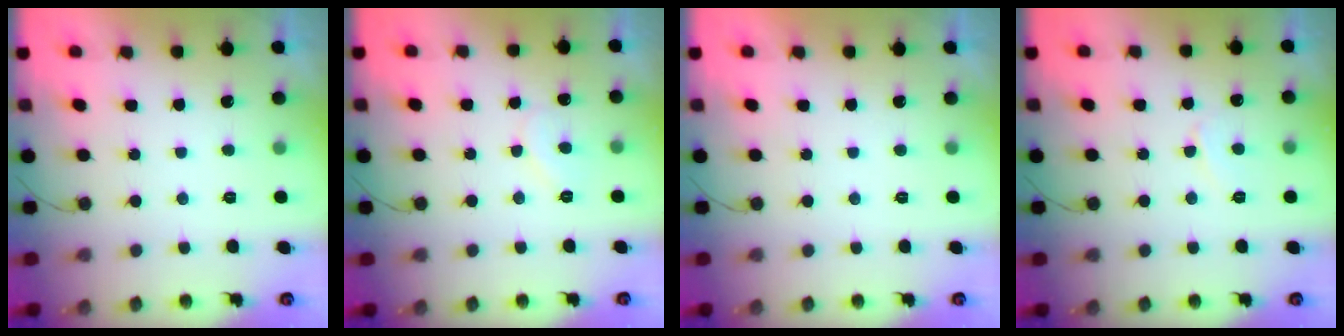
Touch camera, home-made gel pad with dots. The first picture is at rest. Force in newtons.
{"total": 5.6, "press": 5.6, "slide": 0.4}
{"total": 1.8, "press": 1.7, "slide": 0.1}
{"total": 3.9, "press": 3.8, "slide": 0.5}